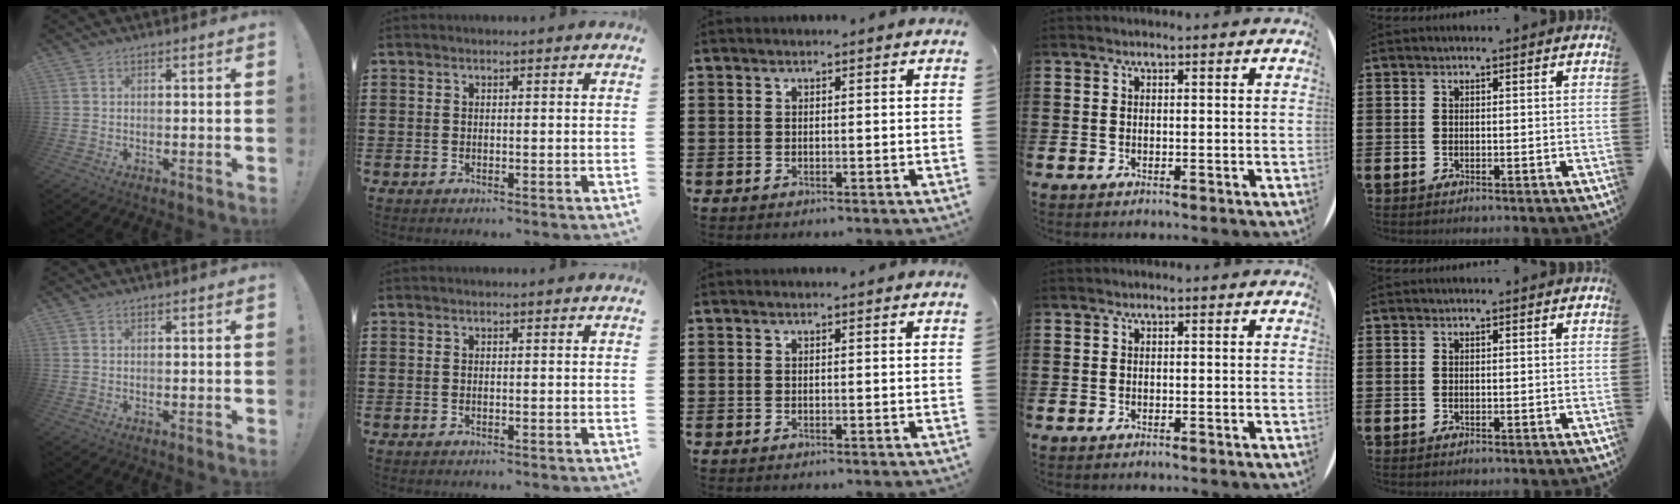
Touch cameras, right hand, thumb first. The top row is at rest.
{}